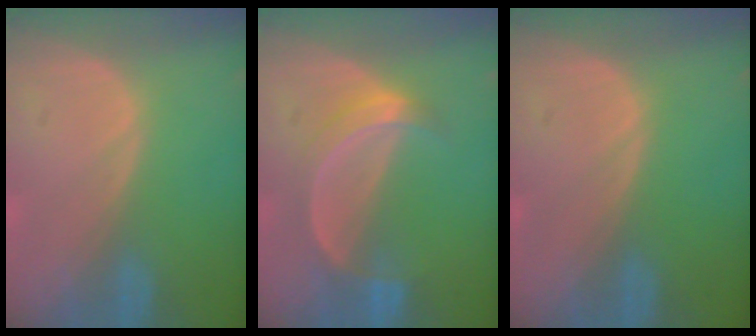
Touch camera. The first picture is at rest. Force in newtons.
{"total": 5.0, "press": 5.0, "slide": 0.6}
{"total": 0.0}